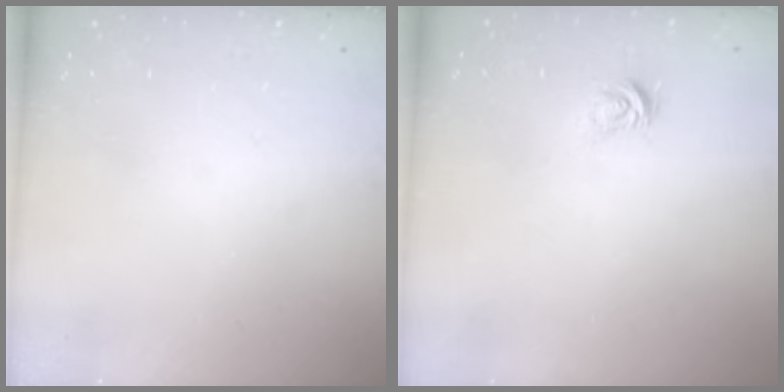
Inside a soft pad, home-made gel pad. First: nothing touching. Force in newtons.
{"total": 2.6, "press": 2.6, "slide": 0.3}